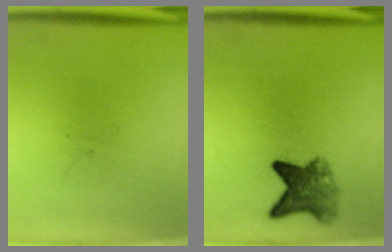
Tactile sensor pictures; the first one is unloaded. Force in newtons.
{"total": 5.6}